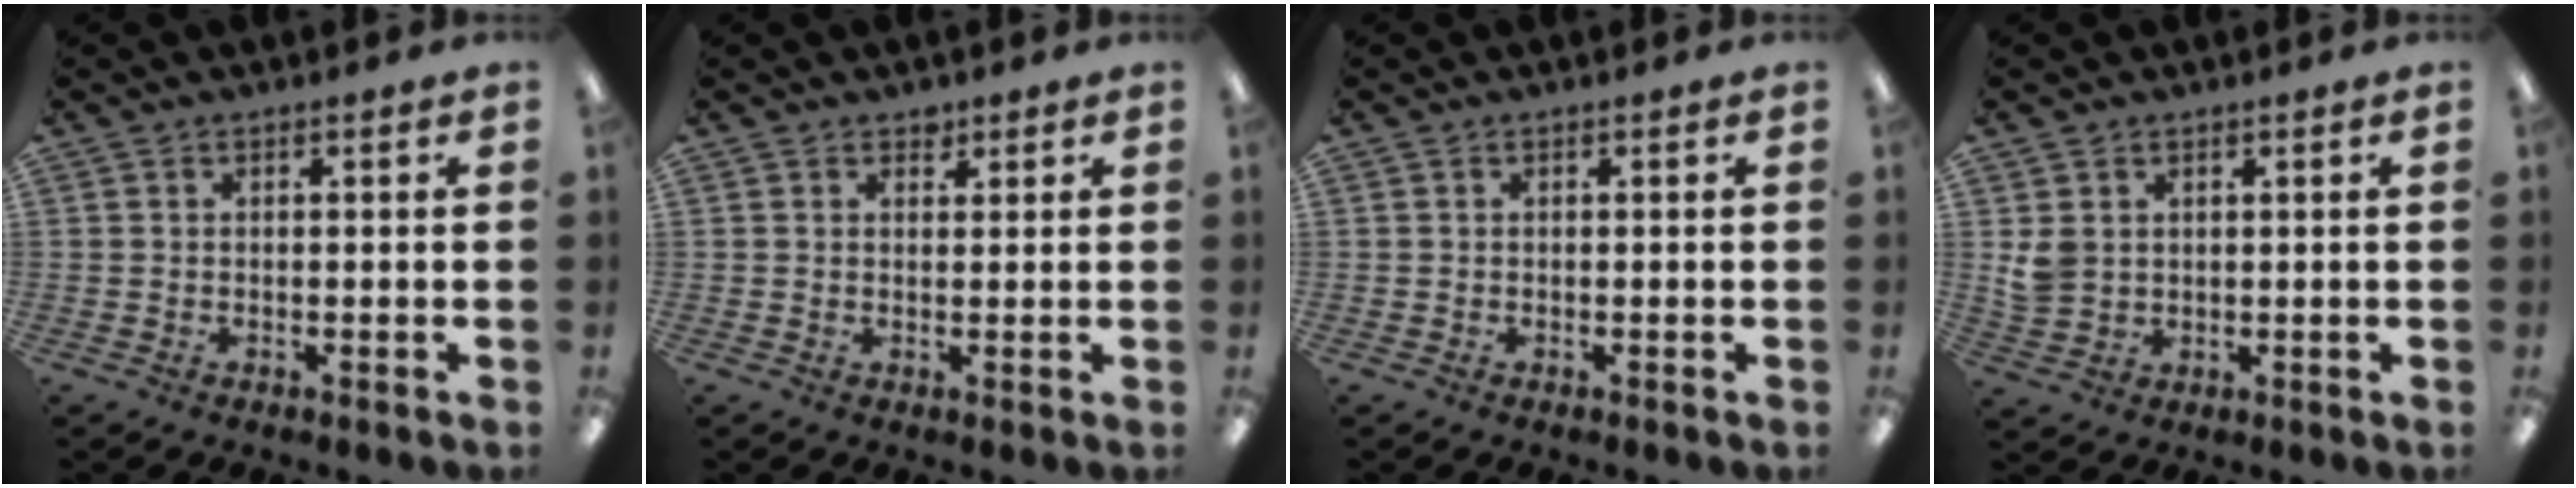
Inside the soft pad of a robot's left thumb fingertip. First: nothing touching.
{"total": 1.9, "force": [1.5, 1.1, 0.4], "torque": [0.008, -0.005, 0.024]}
{"total": 0.0}
{"total": 4.3, "force": [1.6, 3.5, 1.9], "torque": [-0.032, 0.002, 0.032]}